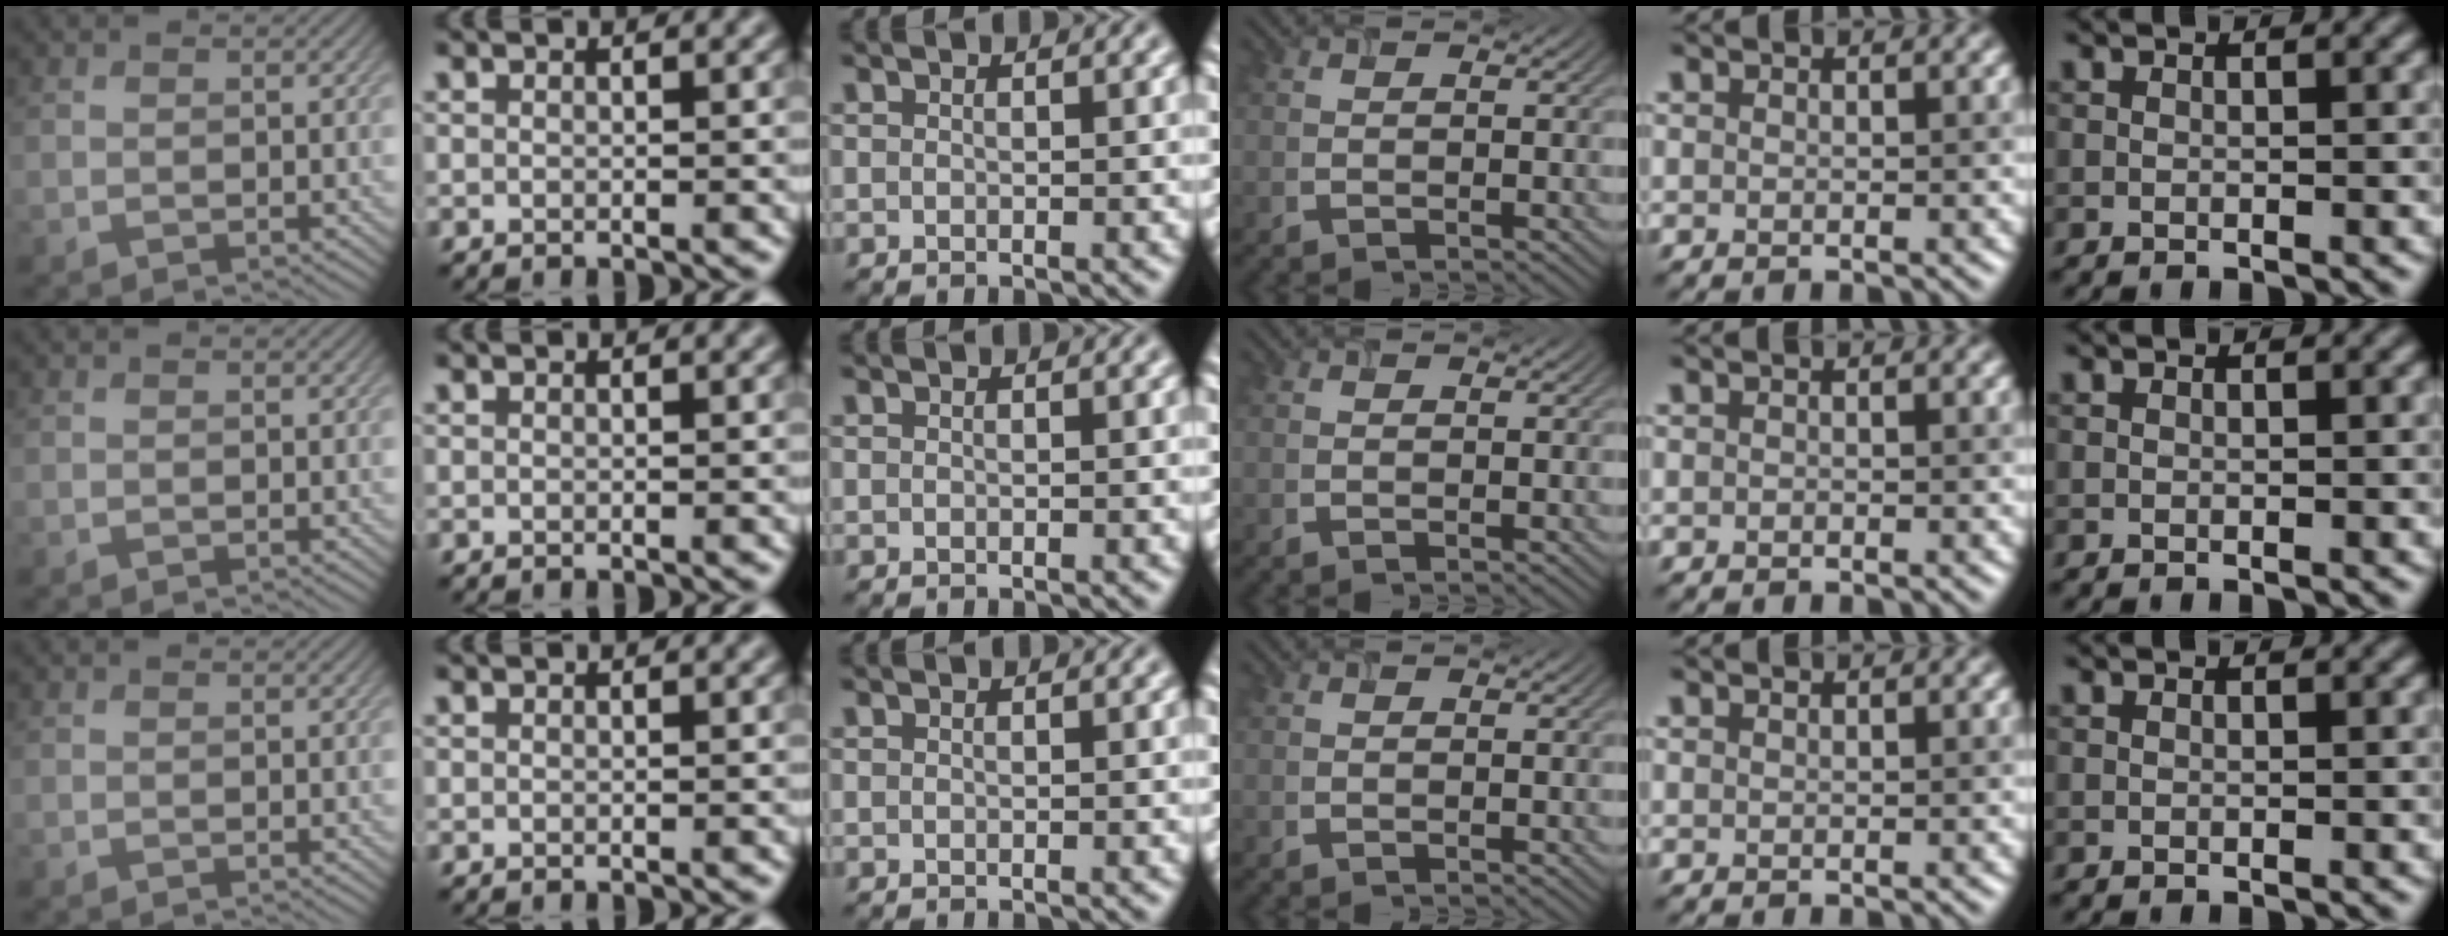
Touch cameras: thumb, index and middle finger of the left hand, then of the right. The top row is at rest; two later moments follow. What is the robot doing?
{"motion": "insert", "object": "airpods case & airpods"}